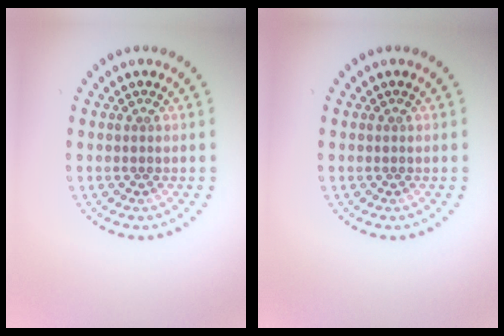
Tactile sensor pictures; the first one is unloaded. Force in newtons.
{"total": 0.0}